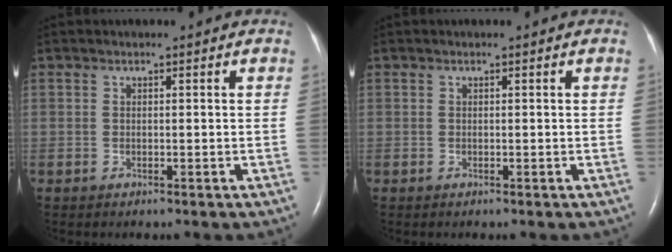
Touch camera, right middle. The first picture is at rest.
{"total": 0.0}